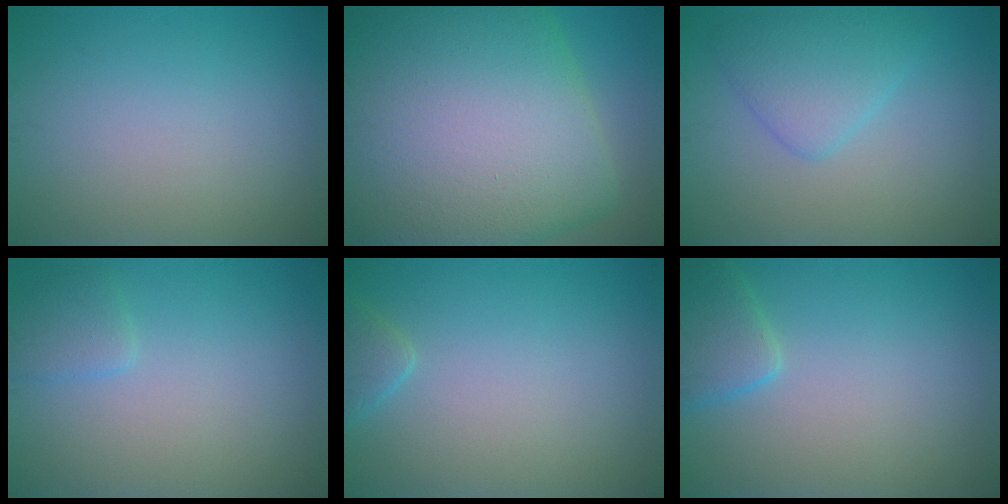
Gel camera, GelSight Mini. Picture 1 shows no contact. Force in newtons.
{"total": 19.1, "press": 19.1, "slide": 1.1}
{"total": 3.6, "press": 3.6, "slide": 0.3}
{"total": 1.5, "press": 1.5, "slide": 0.2}
{"total": 1.6, "press": 1.6, "slide": 0.1}
{"total": 2.9, "press": 2.9, "slide": 0.1}